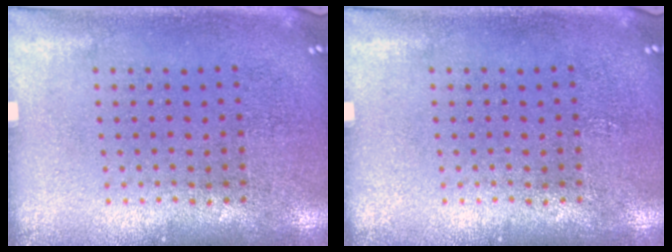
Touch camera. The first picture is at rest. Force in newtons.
{"total": 0.0}